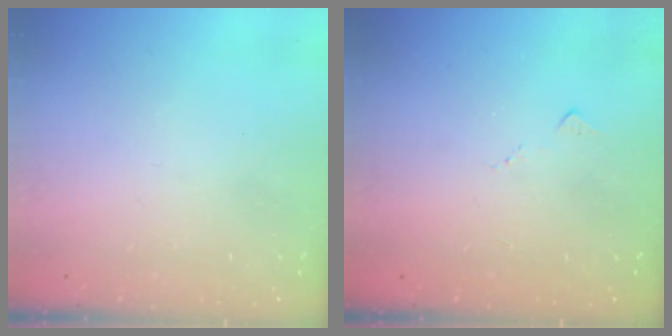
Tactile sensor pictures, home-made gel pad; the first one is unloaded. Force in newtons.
{"total": 5.8, "press": 5.7, "slide": 0.8}